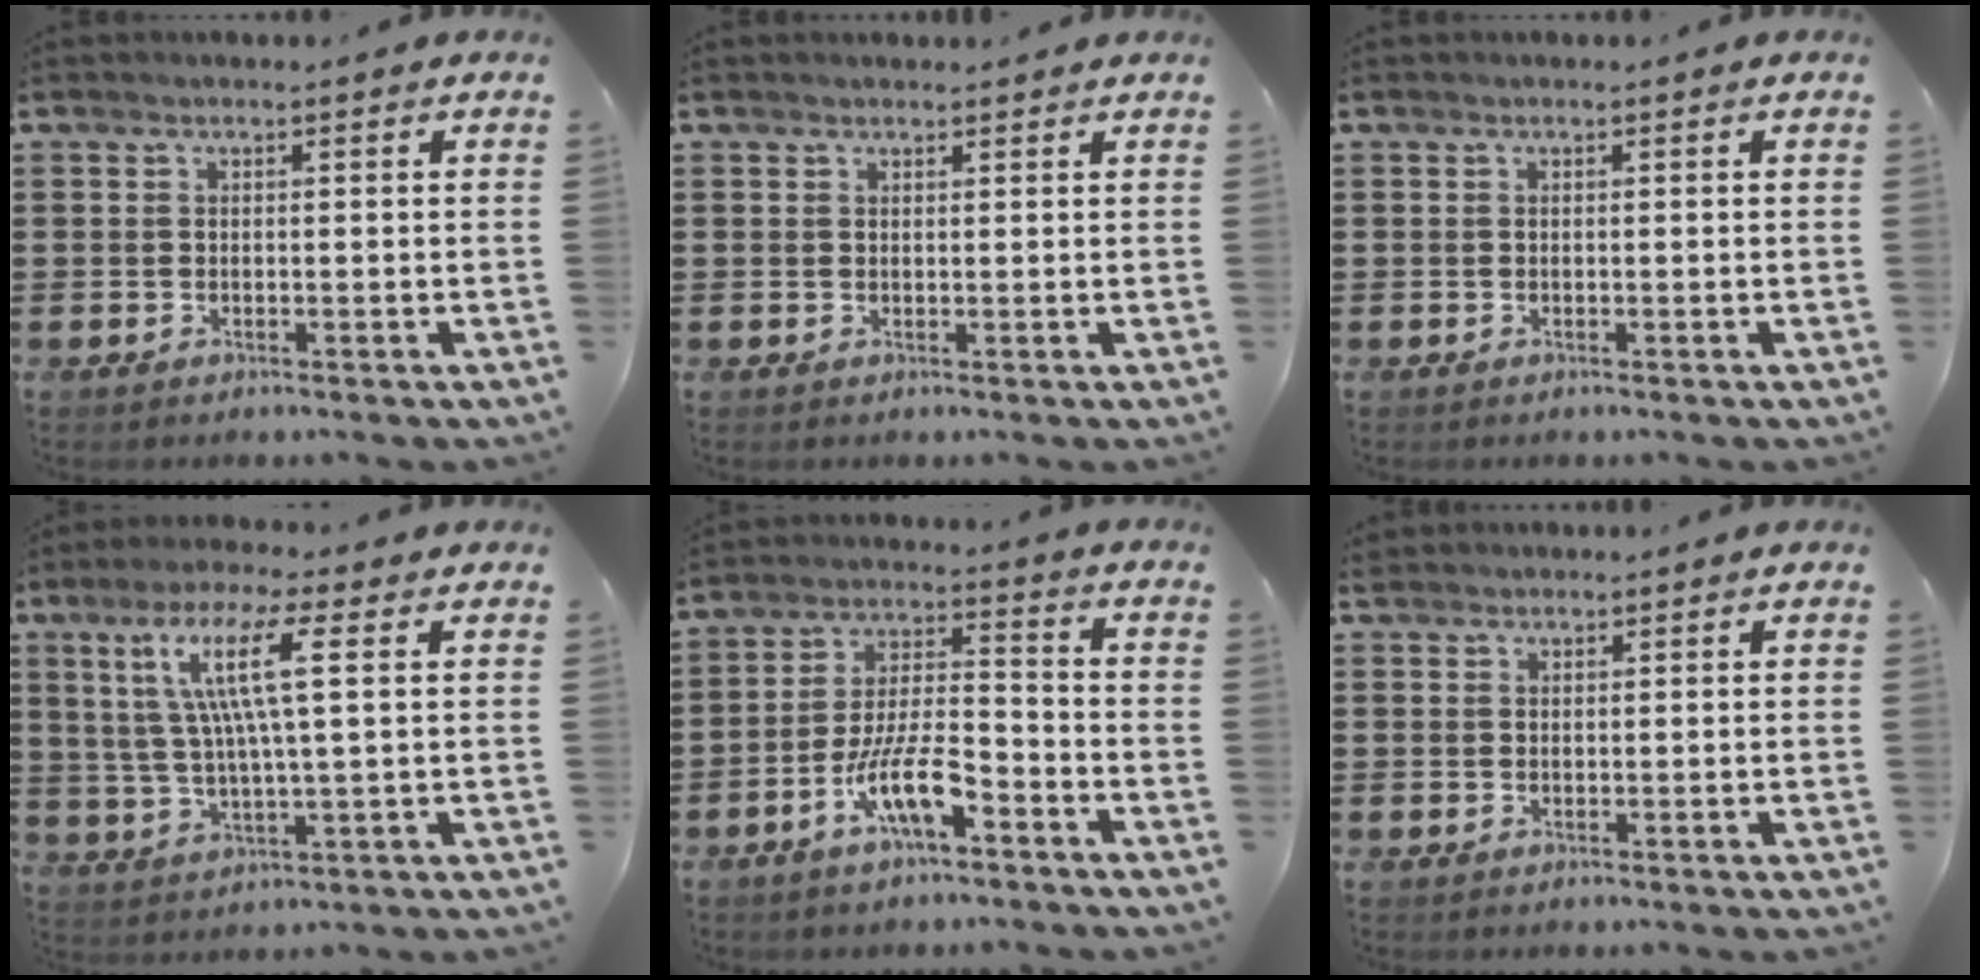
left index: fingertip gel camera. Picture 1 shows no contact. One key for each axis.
{"total": 0.8, "fx": 0.8, "fy": 0.2, "fz": 0.1, "tx": -0.004, "ty": 0.001, "tz": 0.016}
{"total": 0.0}
{"total": 10.7, "fx": 3.6, "fy": 1.4, "fz": 10.0, "tx": -0.213, "ty": 0.003, "tz": 0.053}
{"total": 9.2, "fx": -5.2, "fy": 2.9, "fz": 7.1, "tx": -0.154, "ty": 0.004, "tz": -0.100}
{"total": 0.9, "fx": 0.6, "fy": 0.7, "fz": 0.0, "tx": -0.004, "ty": 0.004, "tz": 0.012}